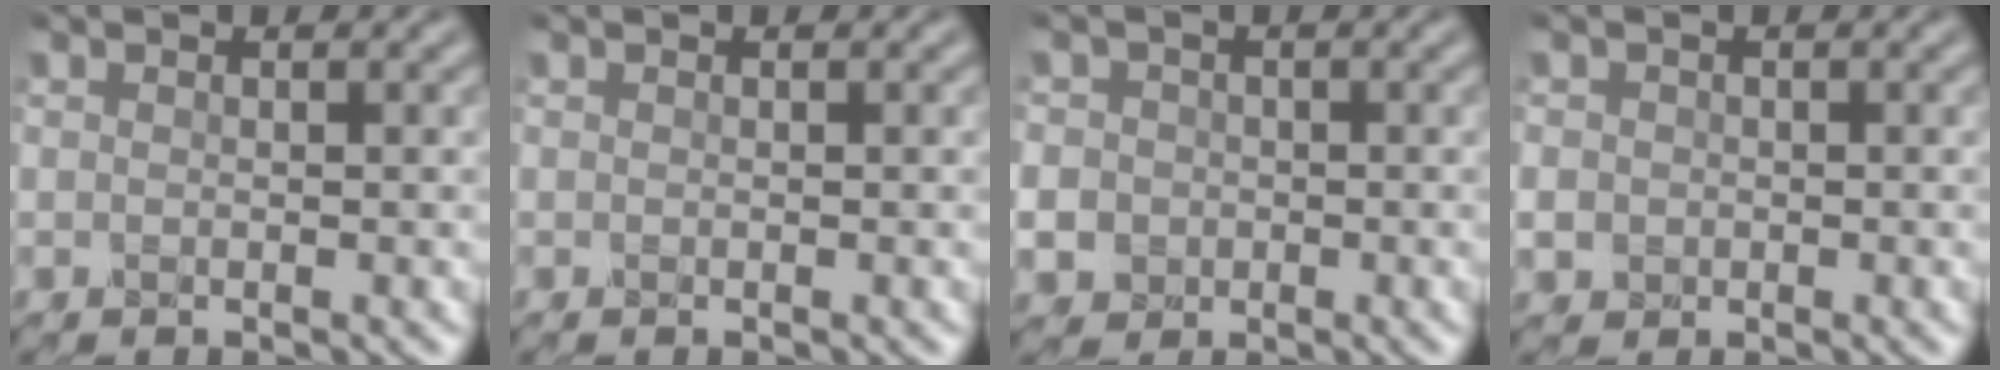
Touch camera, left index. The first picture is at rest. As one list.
[{"total": 0.0}, {"total": 7.2, "force": [-1.8, 6.6, 2.1], "torque": [-0.059, -0.011, -0.064]}, {"total": 2.1, "force": [-0.3, 2.0, 0.6], "torque": [-0.012, -0.005, -0.006]}]